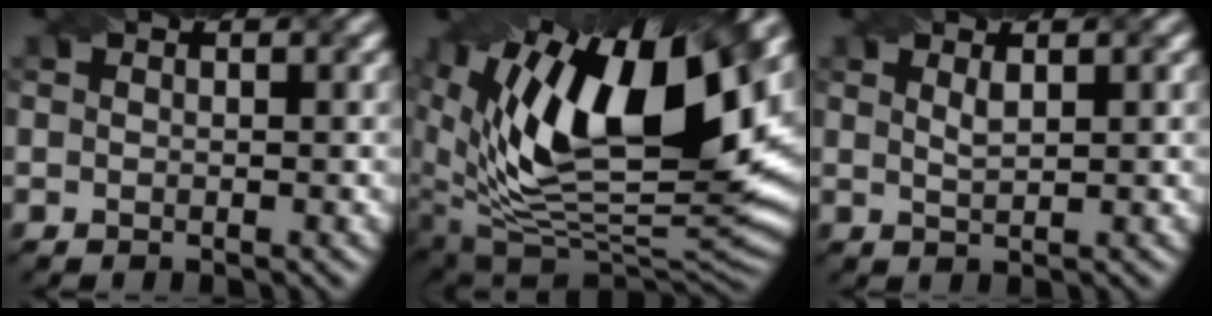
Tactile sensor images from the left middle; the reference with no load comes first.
{"total": 16.5, "force": [6.6, 7.8, 13.0], "torque": [-0.240, 0.011, 0.115]}
{"total": 1.2, "force": [0.6, 0.3, 1.0], "torque": [-0.017, -0.001, 0.012]}